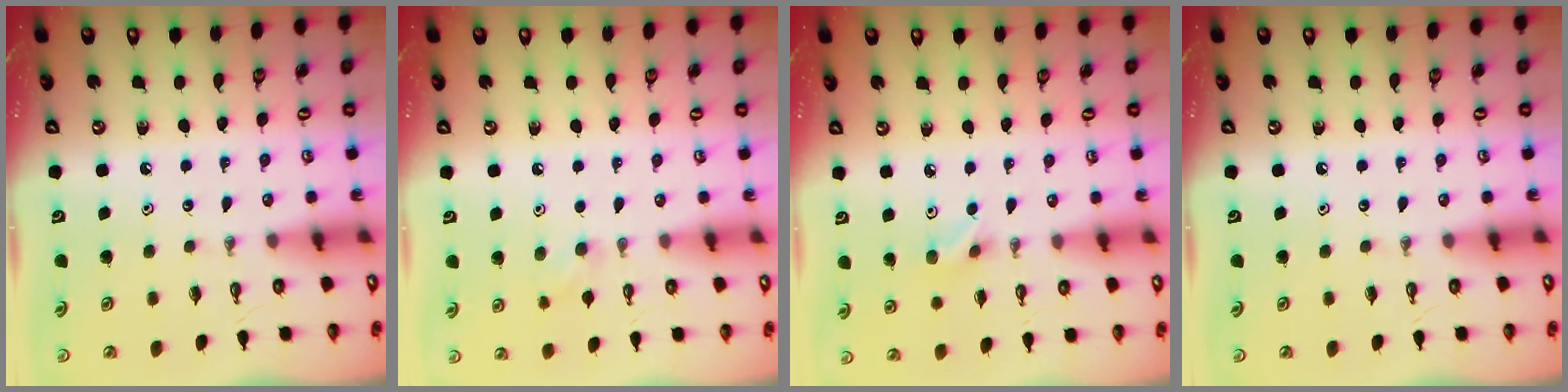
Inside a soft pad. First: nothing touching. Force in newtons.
{"total": 5.3, "press": 5.2, "slide": 1.1}
{"total": 3.9, "press": 3.8, "slide": 0.7}
{"total": 0.0}